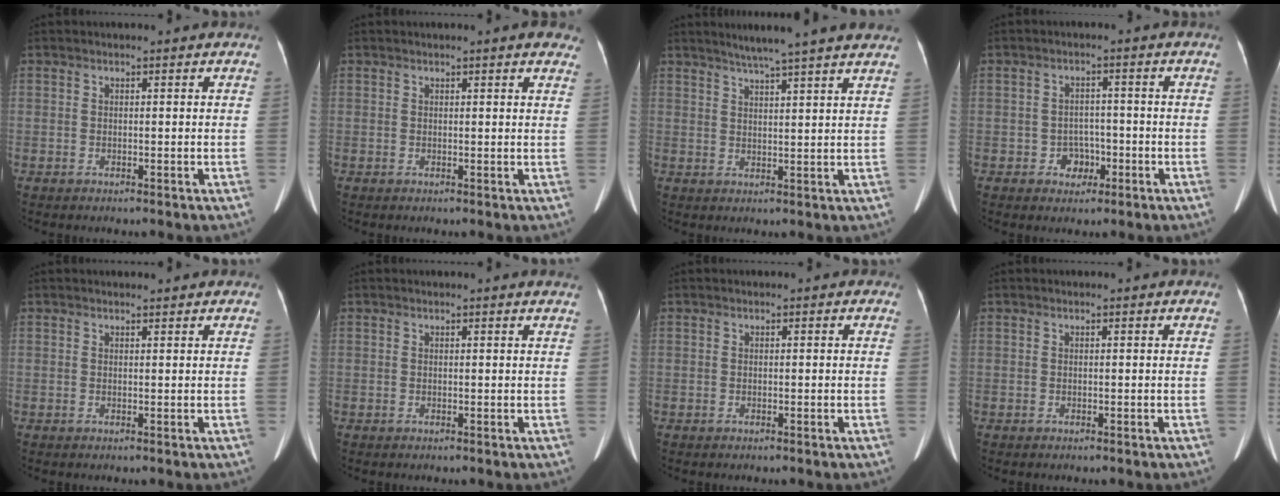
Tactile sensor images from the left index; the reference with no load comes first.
{"total": 4.2, "force": [3.3, 0.8, 2.3], "torque": [-0.016, 0.007, 0.026]}
{"total": 11.7, "force": [9.9, -0.5, 6.3], "torque": [-0.092, 0.019, 0.118]}
{"total": 3.5, "force": [-1.6, 2.8, 1.4], "torque": [-0.021, 0.008, -0.019]}
{"total": 1.8, "force": [1.6, 0.5, 0.7], "torque": [-0.012, 0.009, 0.020]}
{"total": 2.1, "force": [2.0, -0.2, 0.6], "torque": [-0.013, 0.000, 0.013]}
{"total": 0.0}
{"total": 0.0}